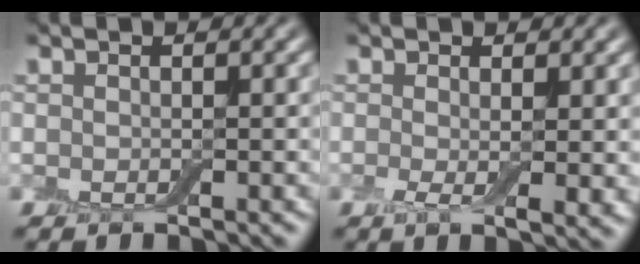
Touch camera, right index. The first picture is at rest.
{"total": 3.0, "force": [0.1, 0.8, 2.9], "torque": [-0.050, -0.009, 0.001]}